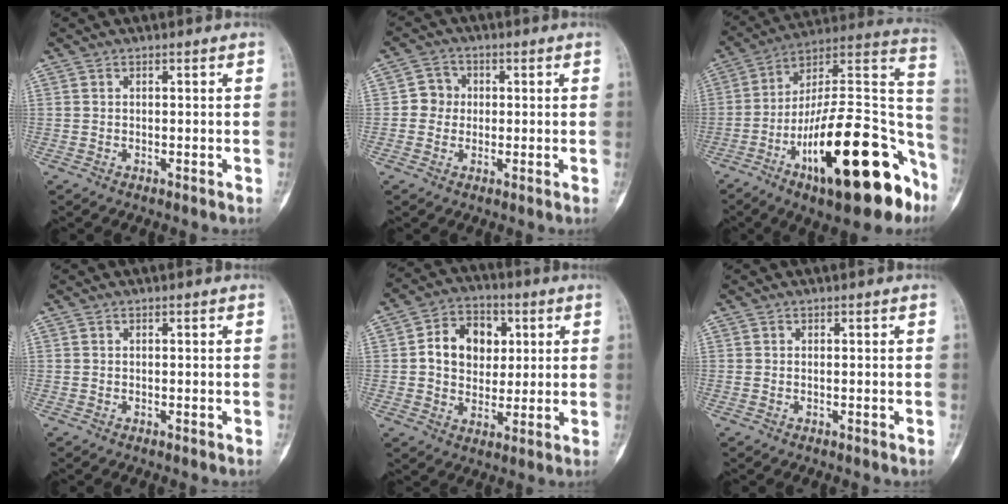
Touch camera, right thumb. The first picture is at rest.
{"total": 3.9, "force": [0.0, 3.8, 1.1], "torque": [0.012, 0.011, -0.007]}
{"total": 29.8, "force": [-13.2, 10.5, 24.6], "torque": [-0.310, 0.075, -0.204]}
{"total": 0.0}
{"total": 11.5, "force": [2.3, 8.9, 6.9], "torque": [-0.068, 0.004, 0.034]}
{"total": 0.0}